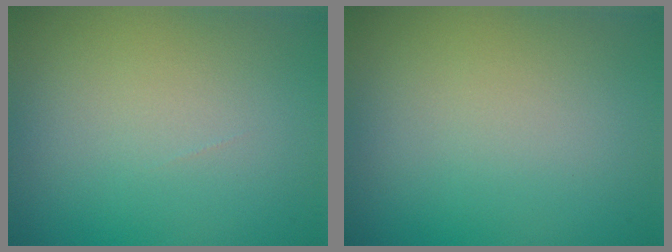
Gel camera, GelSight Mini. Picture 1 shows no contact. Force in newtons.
{"total": 0.0}